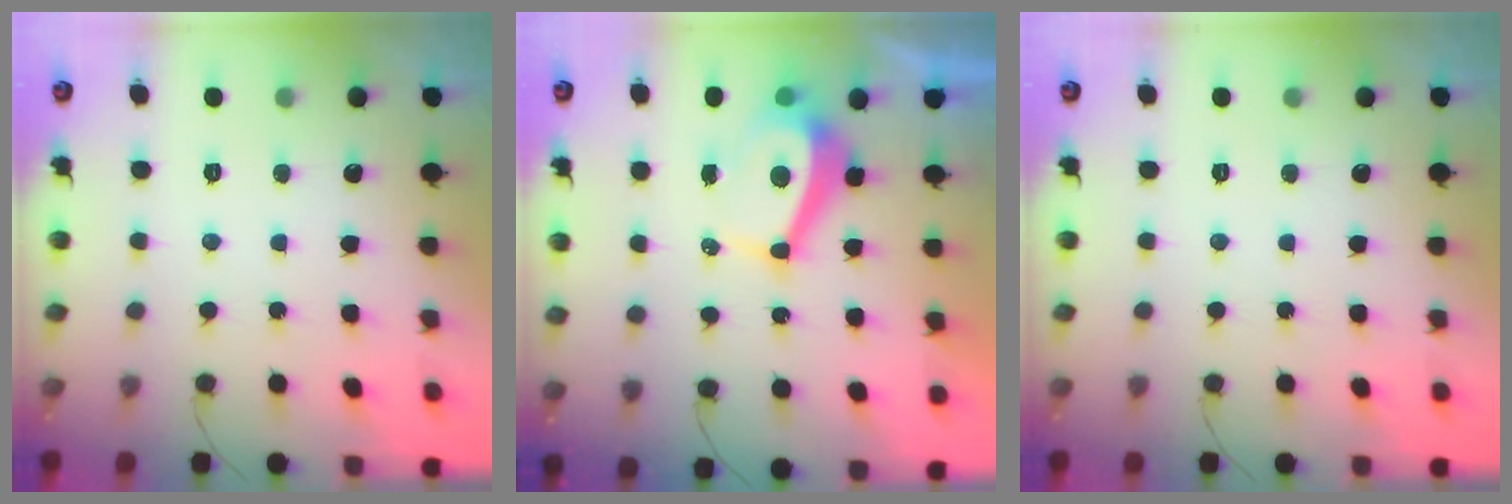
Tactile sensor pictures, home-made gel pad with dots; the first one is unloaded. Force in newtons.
{"total": 6.8, "press": 6.7, "slide": 0.8}
{"total": 0.0}